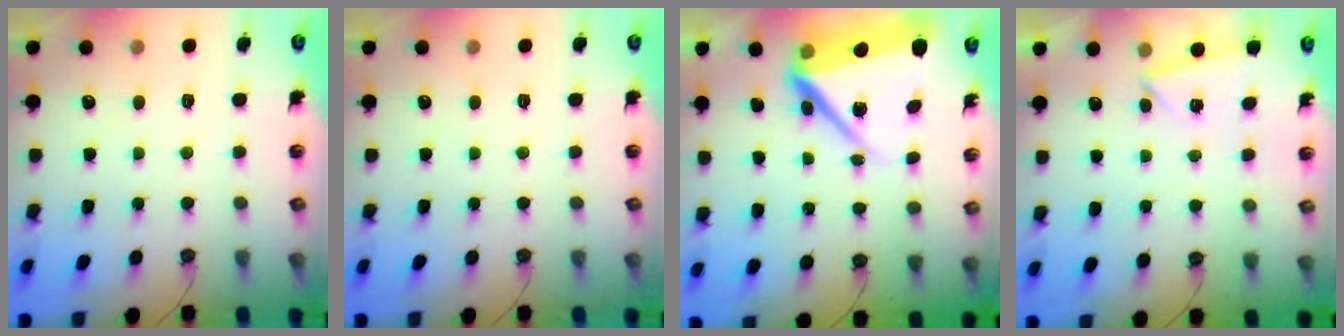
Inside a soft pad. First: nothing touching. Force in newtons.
{"total": 0.0}
{"total": 14.1, "press": 11.3, "slide": 8.5}
{"total": 3.2, "press": 2.7, "slide": 1.7}